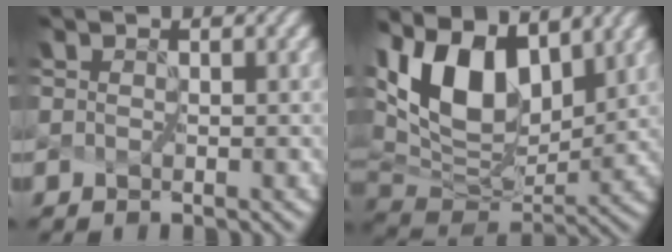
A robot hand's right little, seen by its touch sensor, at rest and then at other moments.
{"total": 11.1, "force": [5.2, 5.9, 7.8], "torque": [-0.161, 0.016, 0.101]}